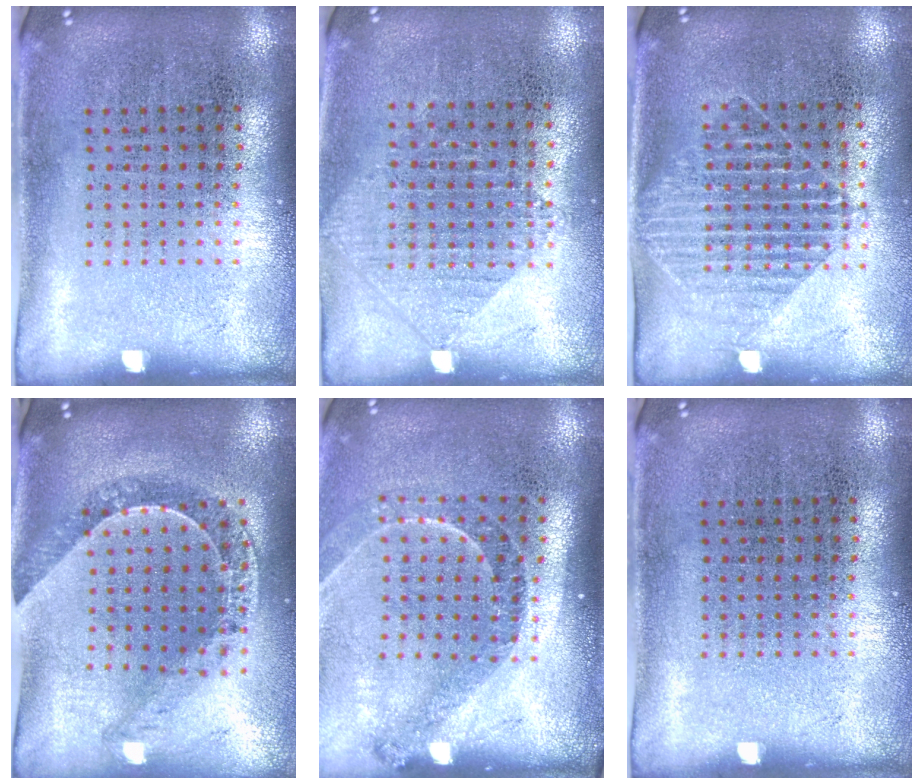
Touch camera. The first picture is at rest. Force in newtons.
{"total": 0.9, "press": 0.9, "slide": 0.3}
{"total": 1.5, "press": 1.3, "slide": 0.8}
{"total": 1.2, "press": 1.2, "slide": 0.3}
{"total": 1.4, "press": 1.3, "slide": 0.5}
{"total": 0.0}